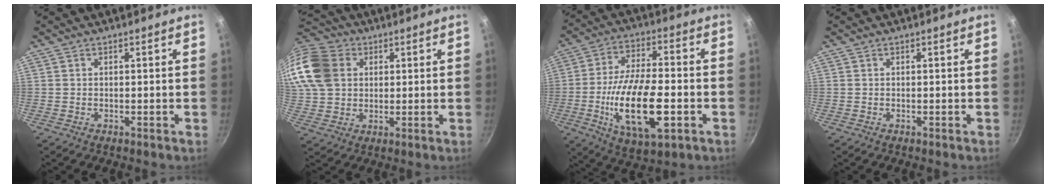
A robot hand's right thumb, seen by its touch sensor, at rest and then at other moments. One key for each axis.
{"total": 20.9, "fx": 5.5, "fy": 16.6, "fz": 11.3, "tx": -0.263, "ty": 0.033, "tz": 0.100}
{"total": 18.9, "fx": -4.6, "fy": 7.9, "fz": 16.6, "tx": -0.295, "ty": 0.012, "tz": -0.080}
{"total": 0.0}